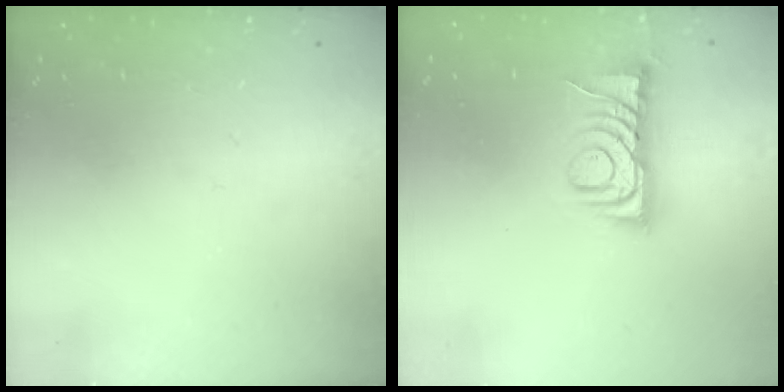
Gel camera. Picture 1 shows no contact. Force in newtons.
{"total": 8.0, "press": 7.9, "slide": 0.4}